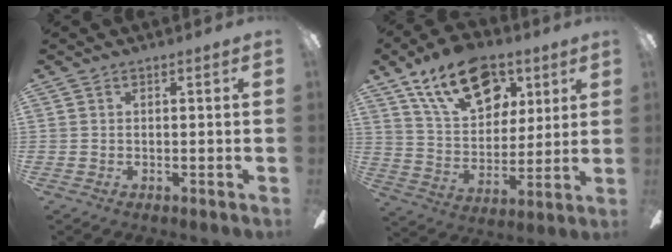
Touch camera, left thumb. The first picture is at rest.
{"total": 19.8, "force": [11.0, 11.9, 11.4], "torque": [-0.179, -0.040, 0.197]}